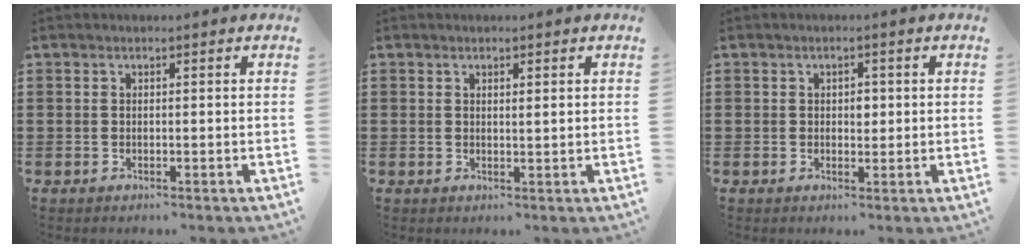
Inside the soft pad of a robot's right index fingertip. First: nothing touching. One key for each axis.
{"total": 0.9, "fx": 0.4, "fy": 0.1, "fz": 0.7, "tx": -0.015, "ty": 0.002, "tz": 0.007}
{"total": 1.7, "fx": 0.3, "fy": 1.1, "fz": 1.3, "tx": -0.010, "ty": 0.001, "tz": 0.000}